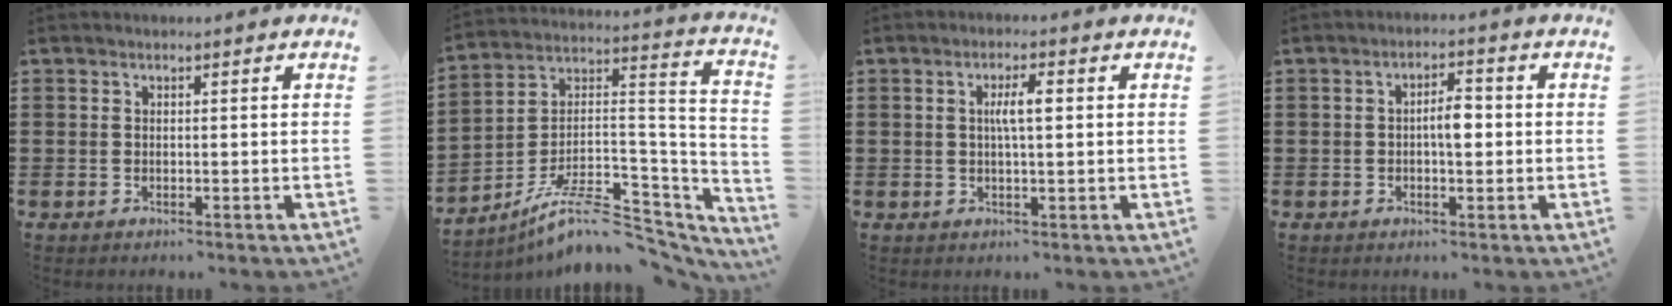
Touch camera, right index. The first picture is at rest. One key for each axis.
{"total": 10.2, "fx": -7.5, "fy": 3.4, "fz": 6.0, "tx": -0.105, "ty": 0.017, "tz": -0.143}
{"total": 3.7, "fx": 0.6, "fy": 0.9, "fz": 3.6, "tx": -0.070, "ty": 0.006, "tz": 0.007}
{"total": 3.7, "fx": -0.2, "fy": 1.3, "fz": 3.4, "tx": -0.055, "ty": 0.001, "tz": -0.007}